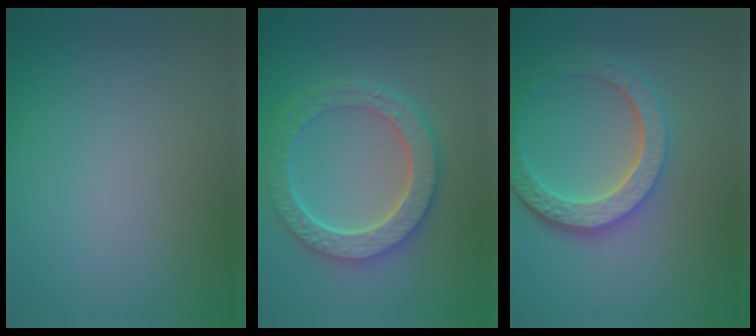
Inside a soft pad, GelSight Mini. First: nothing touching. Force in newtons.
{"total": 6.4, "press": 5.0, "slide": 3.9}
{"total": 6.0, "press": 4.4, "slide": 4.0}